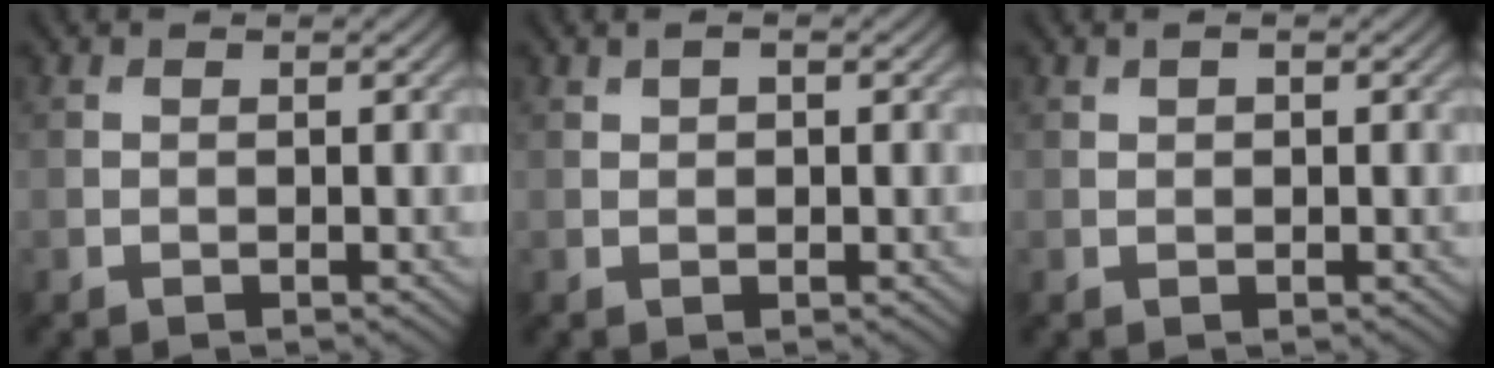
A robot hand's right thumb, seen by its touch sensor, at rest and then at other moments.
{"total": 1.1, "force": [0.5, 0.7, 0.8], "torque": [-0.014, 0.003, 0.010]}
{"total": 0.8, "force": [0.4, 0.5, 0.6], "torque": [-0.009, 0.002, 0.007]}